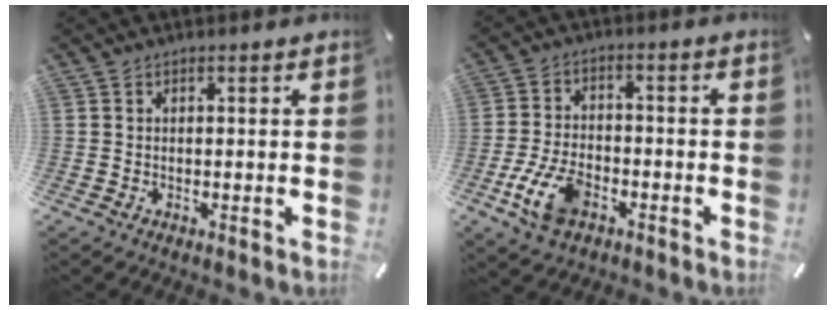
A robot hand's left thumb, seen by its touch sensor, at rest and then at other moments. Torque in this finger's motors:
{"motor_torque": [0.60, 2.52, 1.07, 0.39, 0.18]}